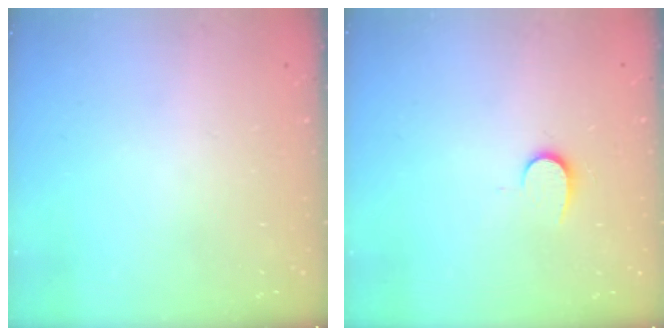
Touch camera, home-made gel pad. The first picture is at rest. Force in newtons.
{"total": 6.6, "press": 6.5, "slide": 0.7}